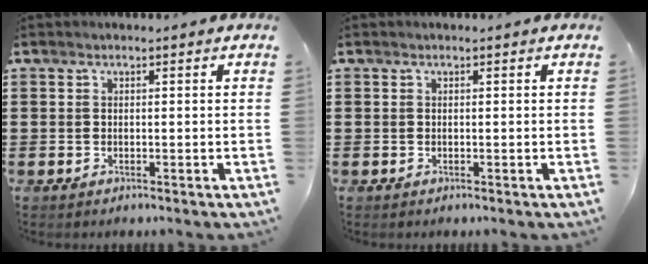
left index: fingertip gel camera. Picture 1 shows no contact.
{"total": 0.0}